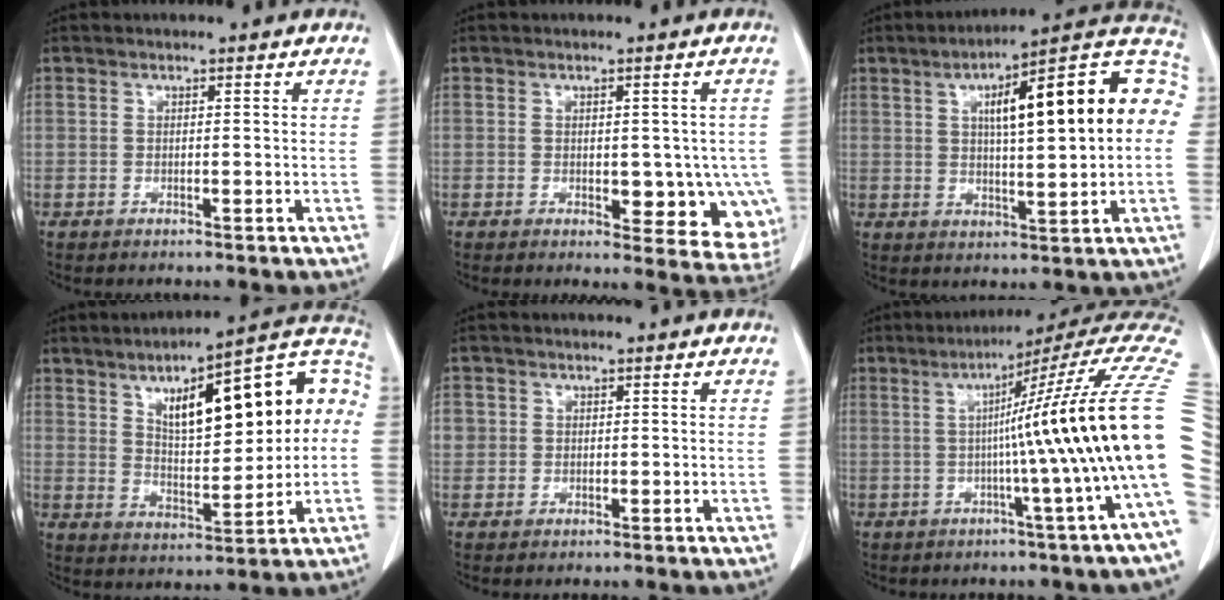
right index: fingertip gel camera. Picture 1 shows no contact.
{"total": 9.5, "force": [-2.1, 5.2, 7.7], "torque": [-0.071, -0.001, -0.018]}
{"total": 20.7, "force": [4.1, 4.2, 19.9], "torque": [-0.281, 0.049, 0.054]}
{"total": 20.8, "force": [4.7, 6.5, 19.2], "torque": [-0.281, 0.041, 0.072]}
{"total": 2.3, "force": [0.3, 2.2, 0.4], "torque": [0.002, 0.005, 0.008]}
{"total": 19.9, "force": [0.7, -4.0, 19.5], "torque": [-0.178, 0.015, -0.003]}